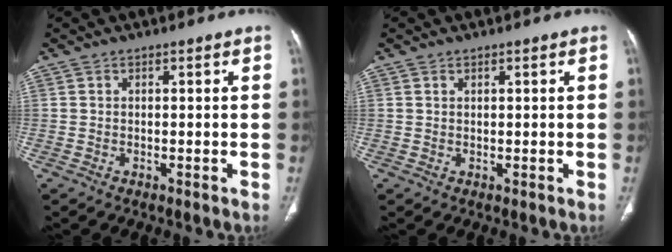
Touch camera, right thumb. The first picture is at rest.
{"total": 0.5, "force": [0.5, 0.0, 0.2], "torque": [-0.003, -0.004, 0.010]}